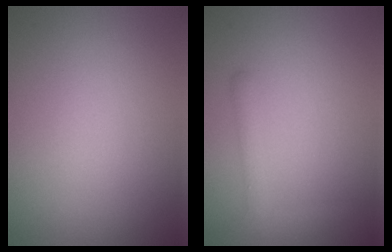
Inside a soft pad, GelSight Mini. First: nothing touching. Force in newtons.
{"total": 1.7, "press": 1.7, "slide": 0.1}